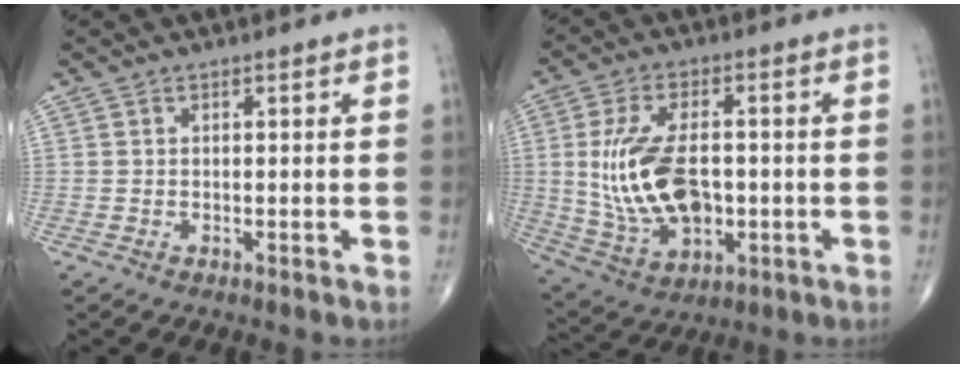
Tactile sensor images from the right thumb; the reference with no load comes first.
{"total": 15.6, "force": [-0.4, 8.8, 12.9], "torque": [-0.241, -0.001, 0.006]}